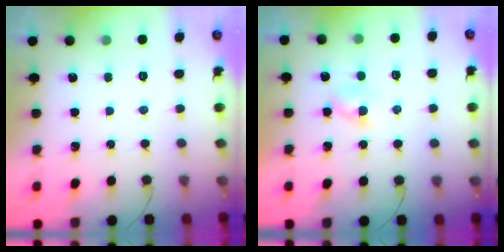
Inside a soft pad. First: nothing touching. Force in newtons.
{"total": 2.0, "press": 1.8, "slide": 0.9}